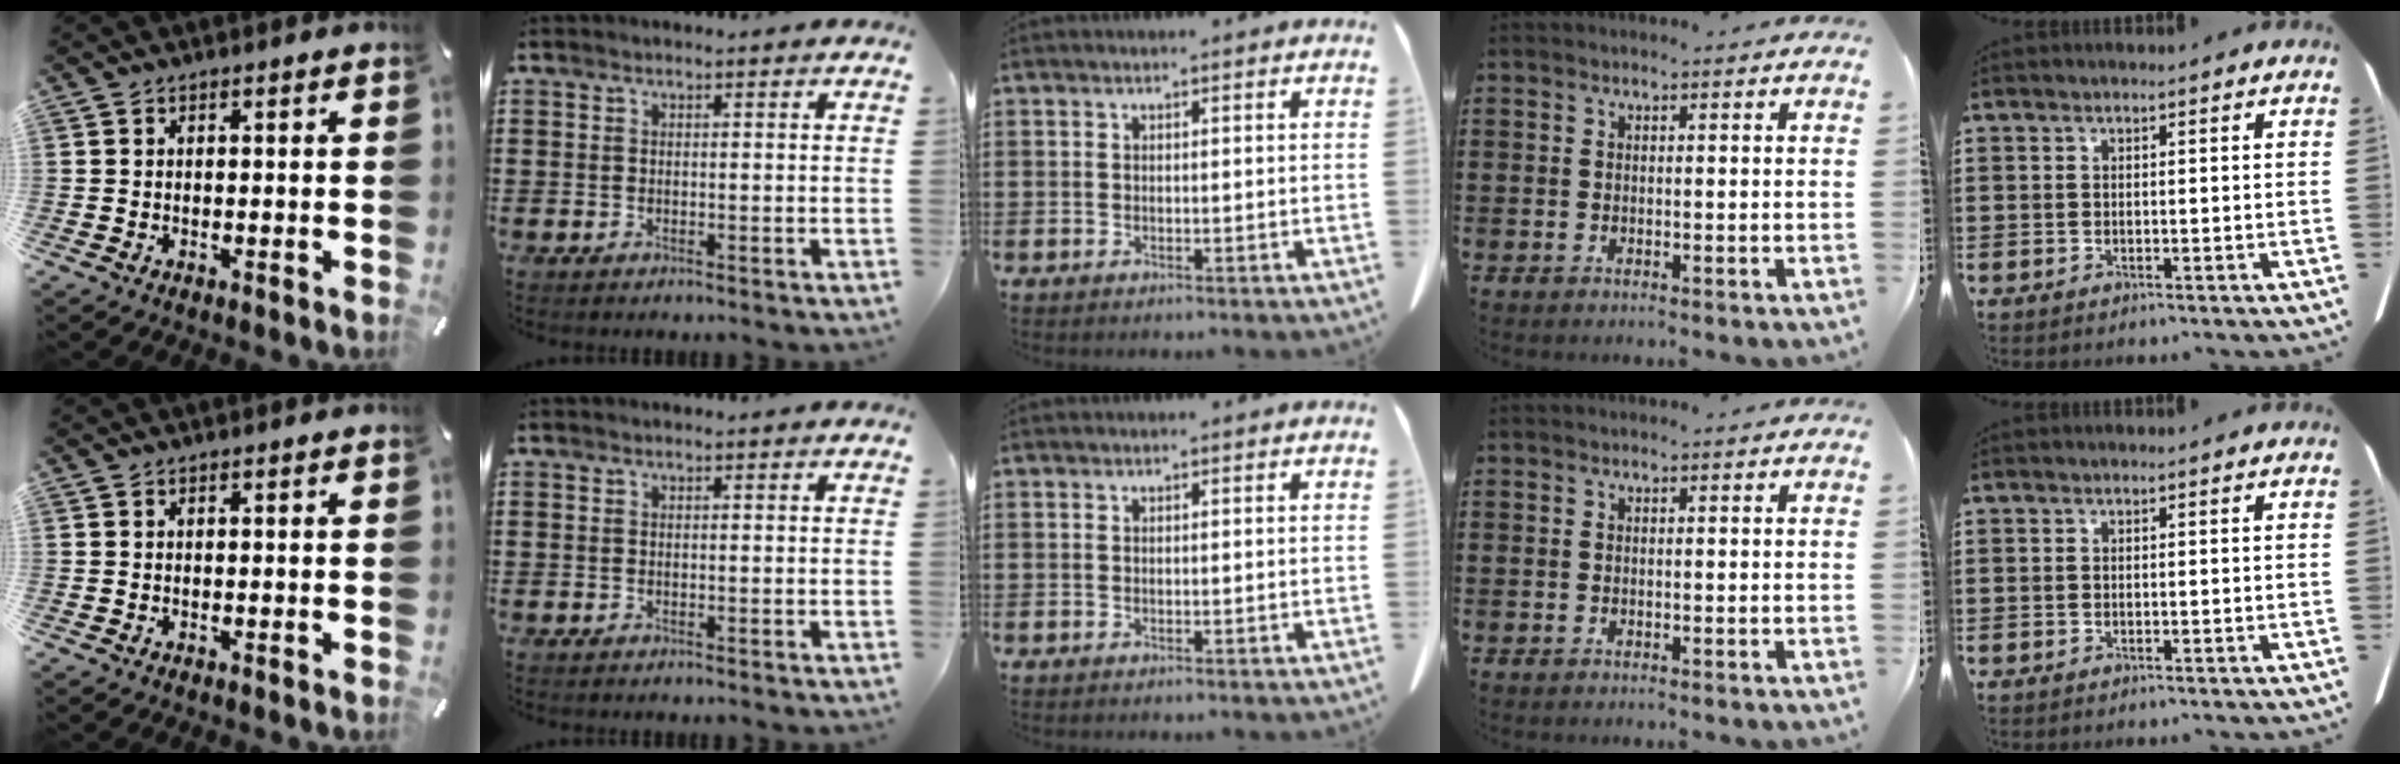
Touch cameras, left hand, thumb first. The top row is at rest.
{}